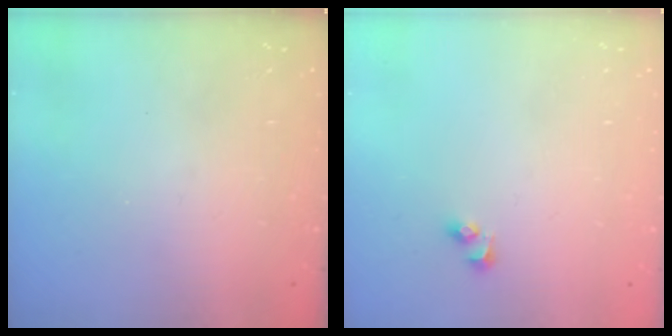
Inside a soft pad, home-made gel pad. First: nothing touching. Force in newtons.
{"total": 2.7, "press": 2.5, "slide": 1.2}